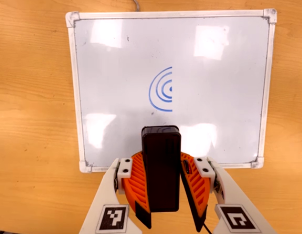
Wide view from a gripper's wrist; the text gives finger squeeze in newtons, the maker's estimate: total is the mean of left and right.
{"total": 8.9, "left": 8.9, "right": 8.8}